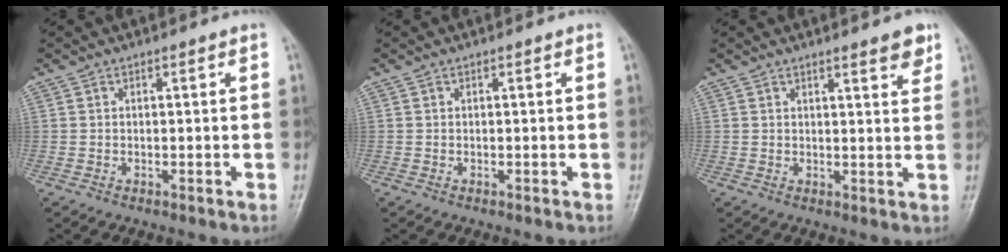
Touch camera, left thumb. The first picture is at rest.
{"total": 0.0}
{"total": 3.8, "force": [2.7, 0.7, 2.5], "torque": [-0.023, -0.018, 0.035]}